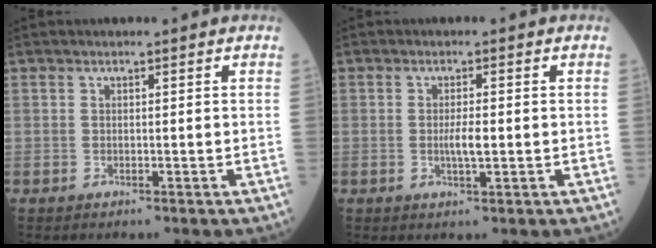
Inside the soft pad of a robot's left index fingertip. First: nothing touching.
{"total": 2.6, "force": [-0.3, 0.4, 2.5], "torque": [-0.051, -0.001, -0.005]}